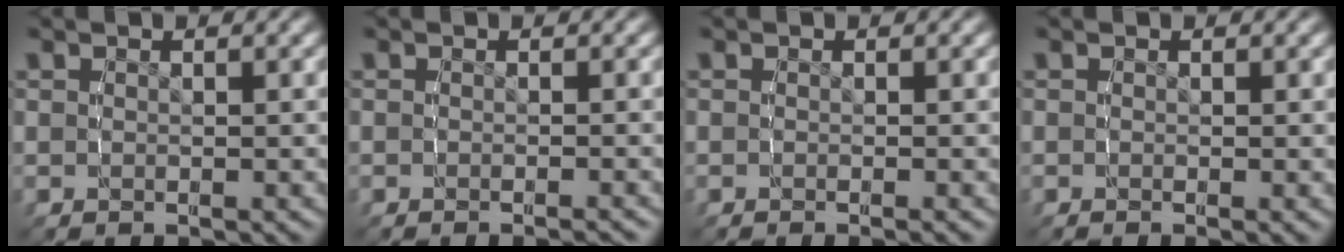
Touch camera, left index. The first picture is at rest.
{"total": 1.5, "force": [-1.3, 0.1, 0.7], "torque": [-0.004, 0.003, -0.023]}
{"total": 1.2, "force": [-1.0, 0.1, 0.7], "torque": [-0.001, 0.004, -0.017]}
{"total": 0.7, "force": [-0.4, 0.1, 0.6], "torque": [-0.005, 0.001, -0.008]}